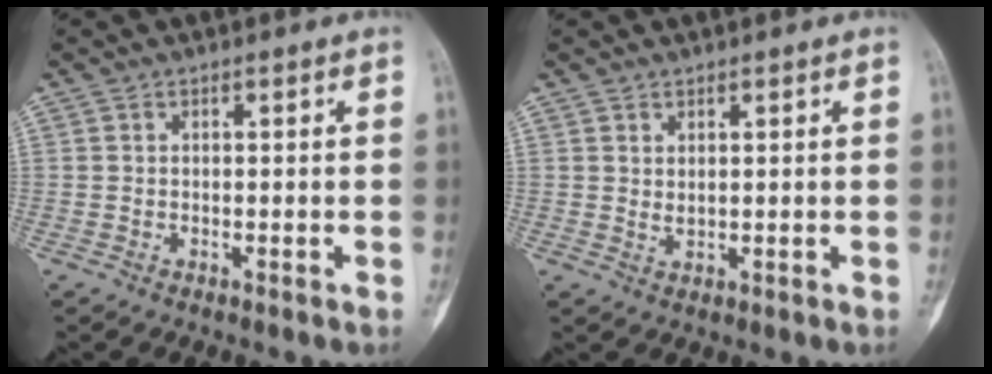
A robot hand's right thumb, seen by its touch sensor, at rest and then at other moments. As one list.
[{"total": 1.3, "force": [0.6, 0.6, 1.0], "torque": [-0.016, -0.008, 0.016]}]